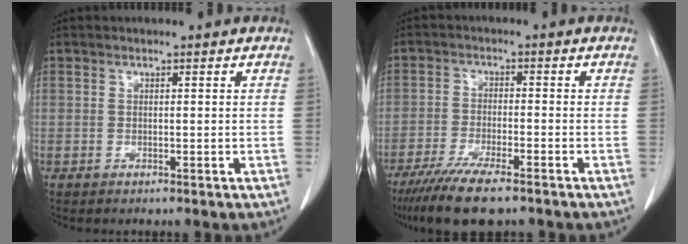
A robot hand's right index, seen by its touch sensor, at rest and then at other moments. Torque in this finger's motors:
{"motor_torque": [-0.64, -0.25, -0.19, -0.15]}